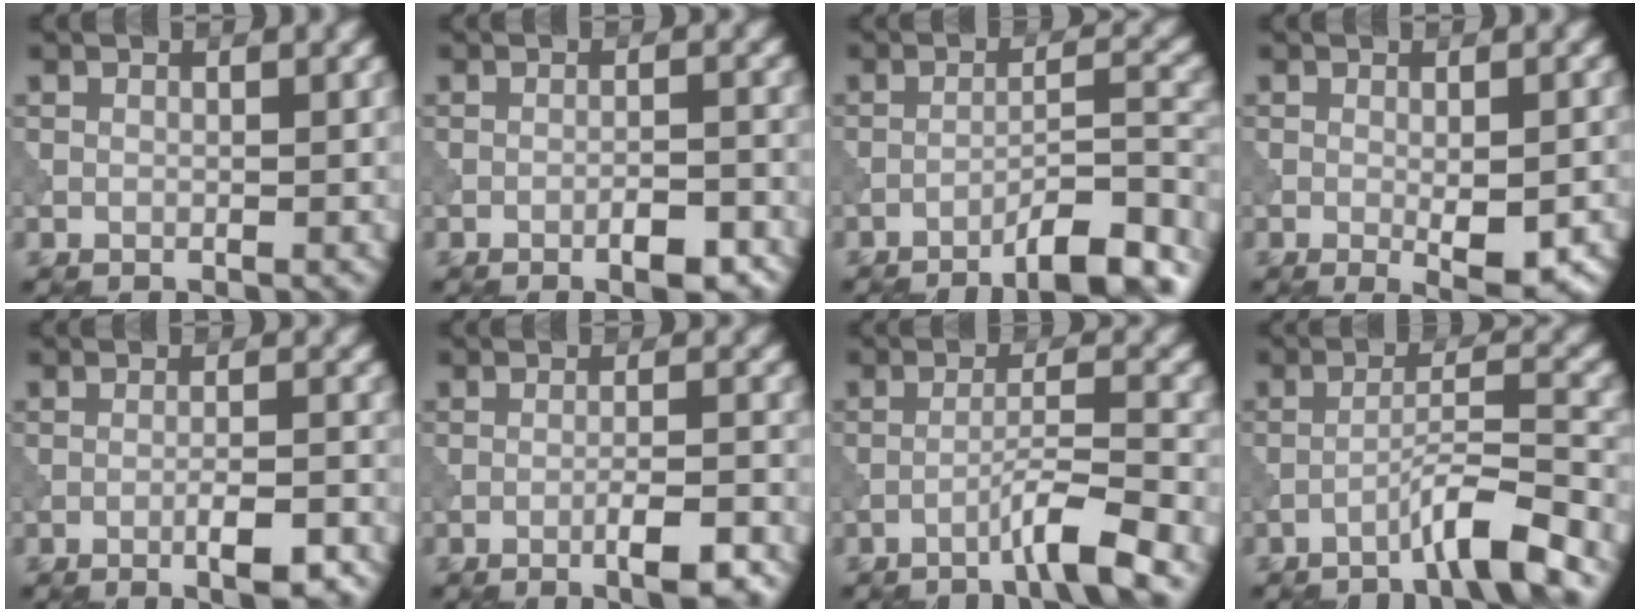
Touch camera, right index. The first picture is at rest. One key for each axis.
{"total": 3.1, "fx": -1.8, "fy": 0.7, "fz": 2.3, "tx": -0.039, "ty": 0.005, "tz": -0.030}
{"total": 7.7, "fx": -6.0, "fy": 1.3, "fz": 4.5, "tx": -0.058, "ty": 0.018, "tz": -0.093}
{"total": 3.9, "fx": -1.1, "fy": 1.1, "fz": 3.6, "tx": -0.056, "ty": -0.009, "tz": -0.010}
{"total": 3.7, "fx": -2.0, "fy": 0.6, "fz": 3.1, "tx": -0.052, "ty": 0.005, "tz": -0.032}
{"total": 3.9, "fx": -2.2, "fy": 0.6, "fz": 3.2, "tx": -0.052, "ty": 0.007, "tz": -0.036}
{"total": 4.0, "fx": -2.6, "fy": 0.0, "fz": 3.1, "tx": -0.047, "ty": 0.016, "tz": -0.059}
{"total": 4.6, "fx": -3.2, "fy": 0.1, "fz": 3.3, "tx": -0.053, "ty": 0.020, "tz": -0.069}